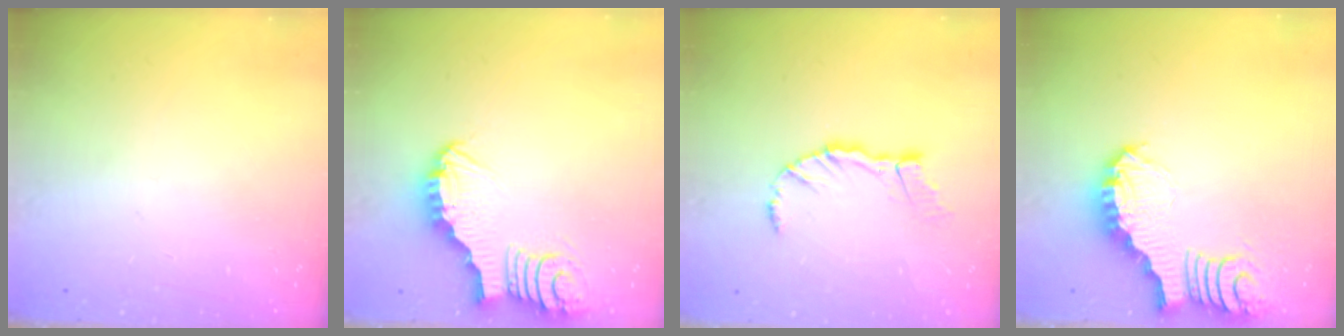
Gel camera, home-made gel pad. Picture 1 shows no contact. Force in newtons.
{"total": 3.4, "press": 3.4, "slide": 0.3}
{"total": 8.8, "press": 8.7, "slide": 1.3}
{"total": 3.7, "press": 3.7, "slide": 0.6}